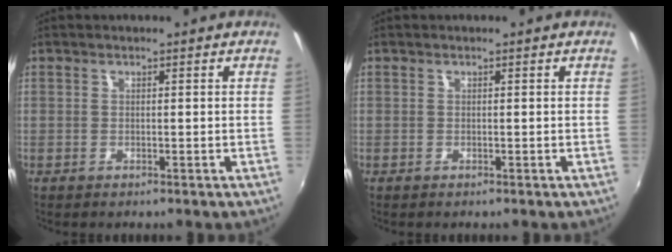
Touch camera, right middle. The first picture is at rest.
{"total": 0.0}